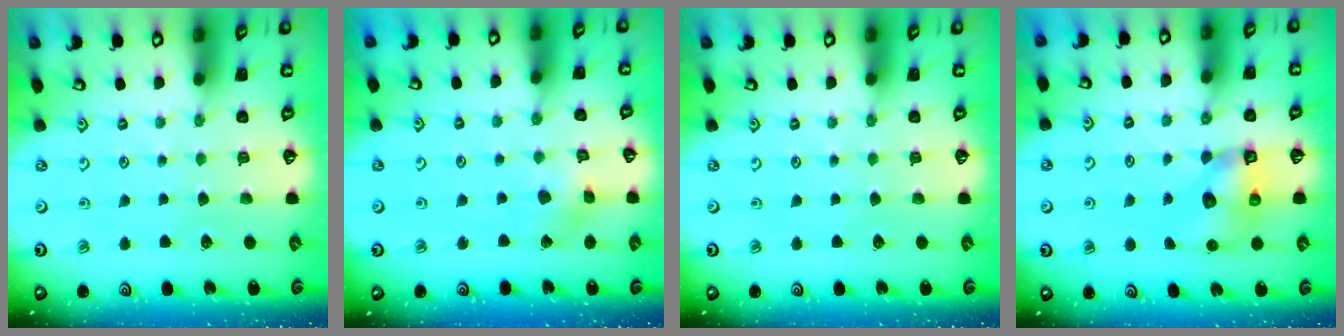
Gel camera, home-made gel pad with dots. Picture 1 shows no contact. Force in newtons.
{"total": 5.5, "press": 5.5, "slide": 0.5}
{"total": 0.0}
{"total": 8.2, "press": 8.2, "slide": 0.7}